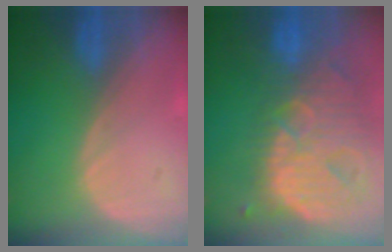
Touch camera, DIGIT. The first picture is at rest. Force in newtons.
{"total": 13.7, "press": 11.6, "slide": 7.3}